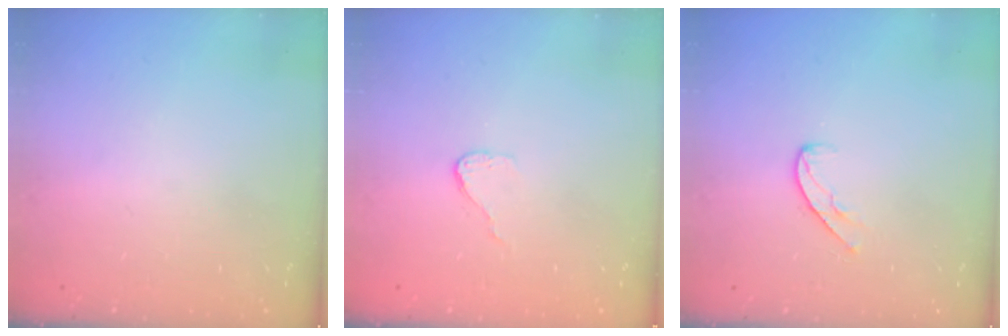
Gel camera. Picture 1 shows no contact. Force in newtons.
{"total": 4.4, "press": 4.4, "slide": 0.3}
{"total": 6.4, "press": 6.4, "slide": 0.5}